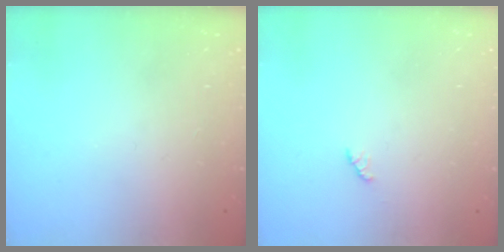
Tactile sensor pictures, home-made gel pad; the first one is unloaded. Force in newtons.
{"total": 3.4, "press": 3.4, "slide": 0.4}